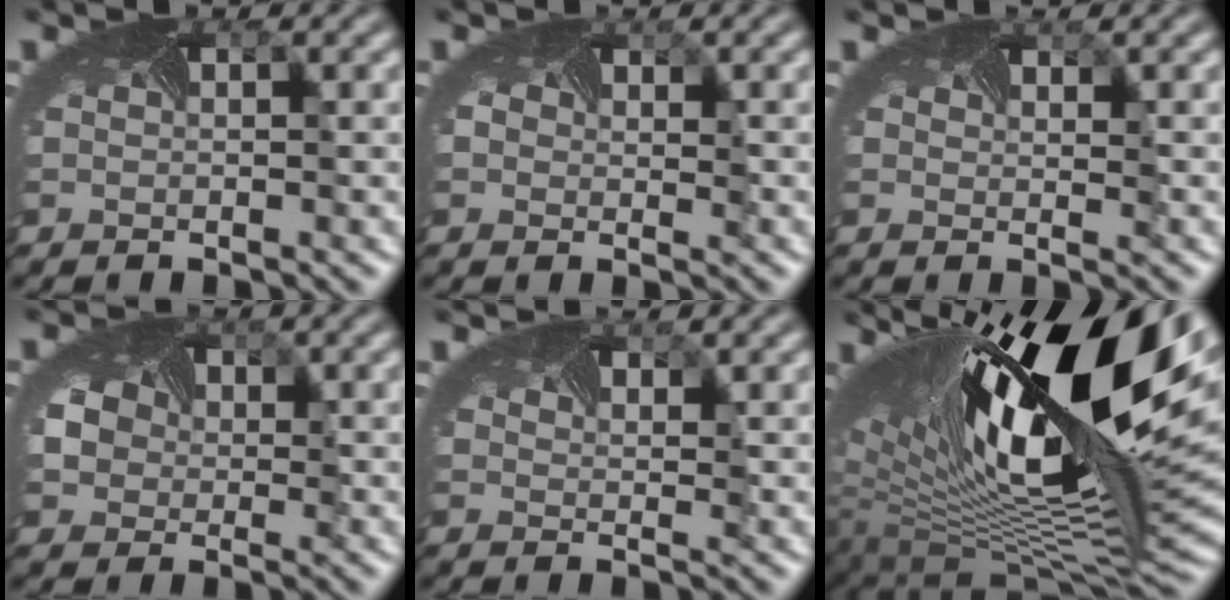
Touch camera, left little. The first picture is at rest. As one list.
[{"total": 0.0}, {"total": 0.9, "force": [0.6, 0.3, 0.7], "torque": [-0.008, 0.002, 0.007]}, {"total": 2.5, "force": [0.8, 2.2, 0.9], "torque": [-0.045, -0.009, 0.028]}, {"total": 2.1, "force": [1.5, 0.7, 1.2], "torque": [-0.016, 0.002, 0.018]}, {"total": 19.1, "force": [5.8, 7.3, 16.7], "torque": [-0.263, 0.021, 0.116]}]